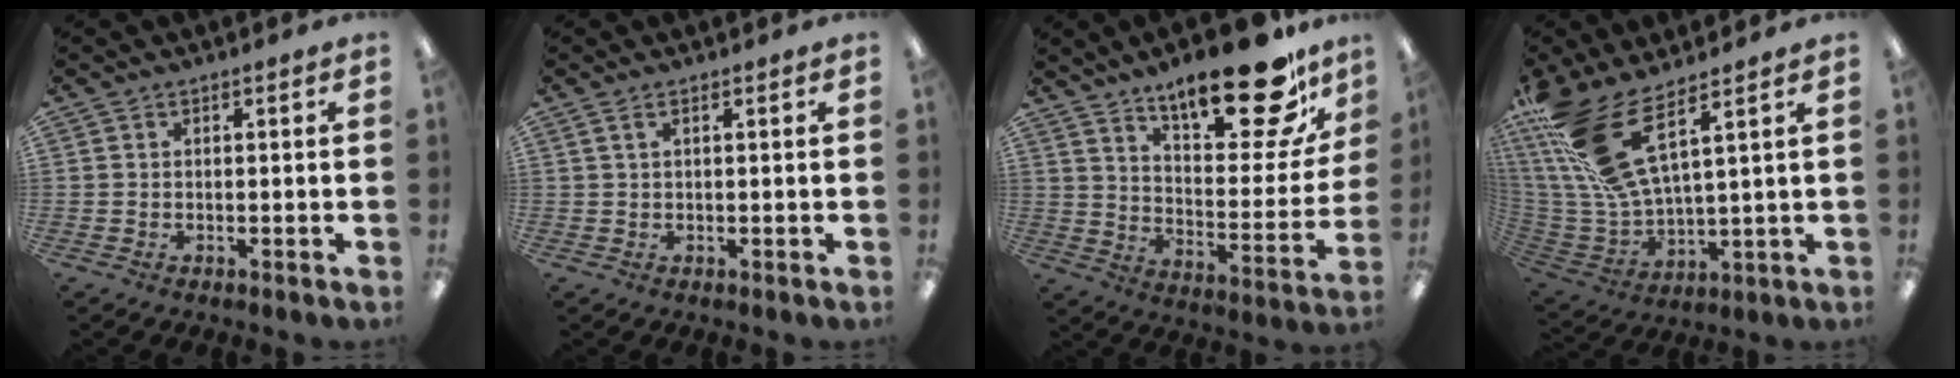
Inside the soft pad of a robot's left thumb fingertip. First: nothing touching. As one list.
[{"total": 1.6, "force": [0.7, 0.5, 1.3], "torque": [-0.029, 0.003, 0.012]}, {"total": 23.4, "force": [16.6, 7.9, 14.6], "torque": [-0.205, -0.109, 0.271]}, {"total": 16.5, "force": [9.5, 5.4, 12.3], "torque": [-0.289, -0.058, 0.164]}]